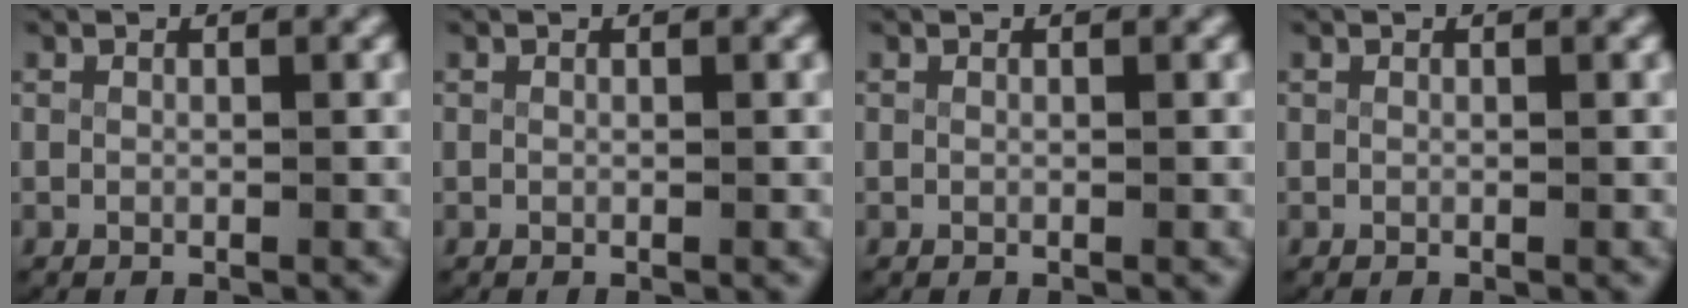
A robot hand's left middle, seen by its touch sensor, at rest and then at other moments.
{"total": 0.0}
{"total": 0.0}
{"total": 0.0}